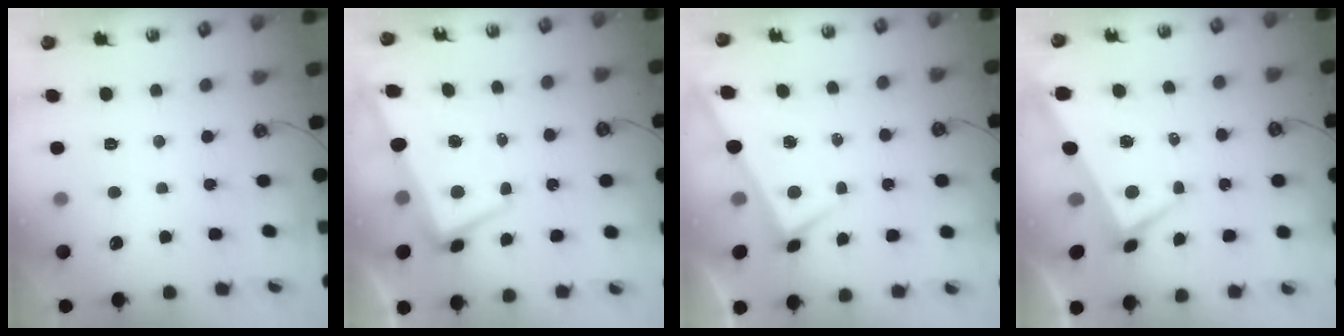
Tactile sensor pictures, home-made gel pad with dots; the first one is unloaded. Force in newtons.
{"total": 1.2, "press": 0.4, "slide": 1.1}
{"total": 2.7, "press": 2.7, "slide": 0.3}
{"total": 0.9, "press": 0.4, "slide": 0.8}